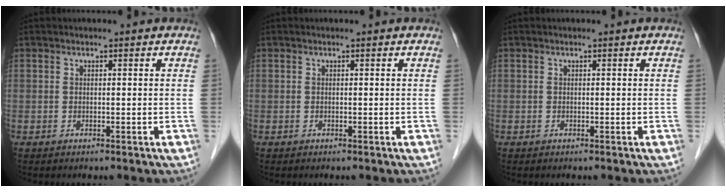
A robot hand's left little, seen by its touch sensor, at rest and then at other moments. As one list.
[{"total": 0.0}, {"total": 0.0}]